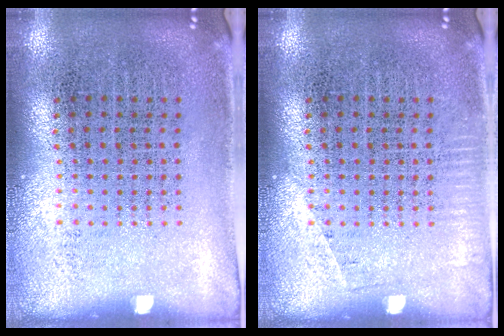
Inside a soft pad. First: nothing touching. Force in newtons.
{"total": 0.7, "press": 0.7, "slide": 0.2}